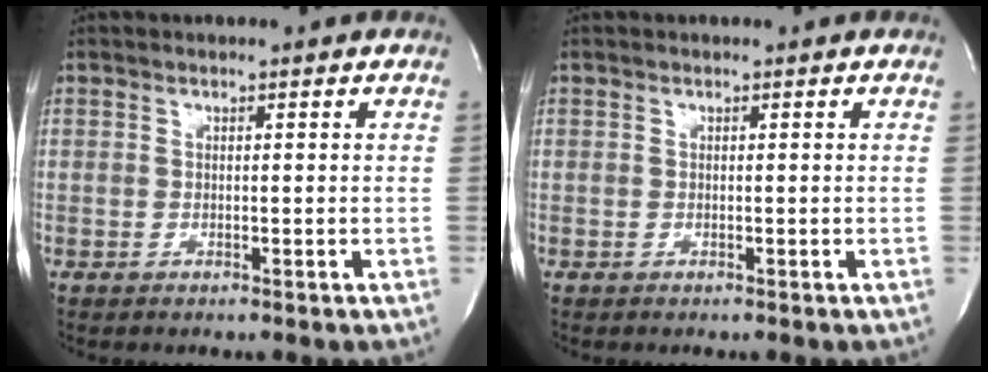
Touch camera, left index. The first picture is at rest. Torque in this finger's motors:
{"motor_torque": [0.00, 0.00, 0.00, 0.00]}